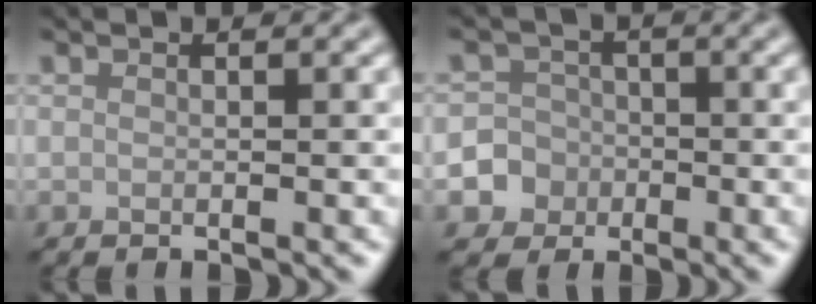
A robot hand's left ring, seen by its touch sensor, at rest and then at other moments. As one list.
[{"total": 6.6, "force": [-2.6, 6.0, 0.7], "torque": [-0.003, -0.003, -0.067]}]